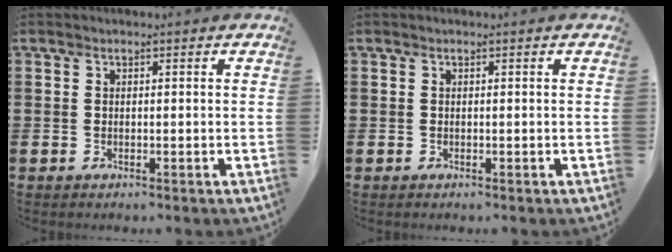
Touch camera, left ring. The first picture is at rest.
{"total": 0.0}